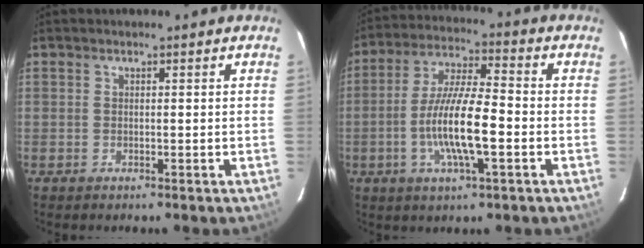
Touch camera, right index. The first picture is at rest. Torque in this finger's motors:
{"motor_torque": [1.13, 0.28, 0.70, 0.21]}